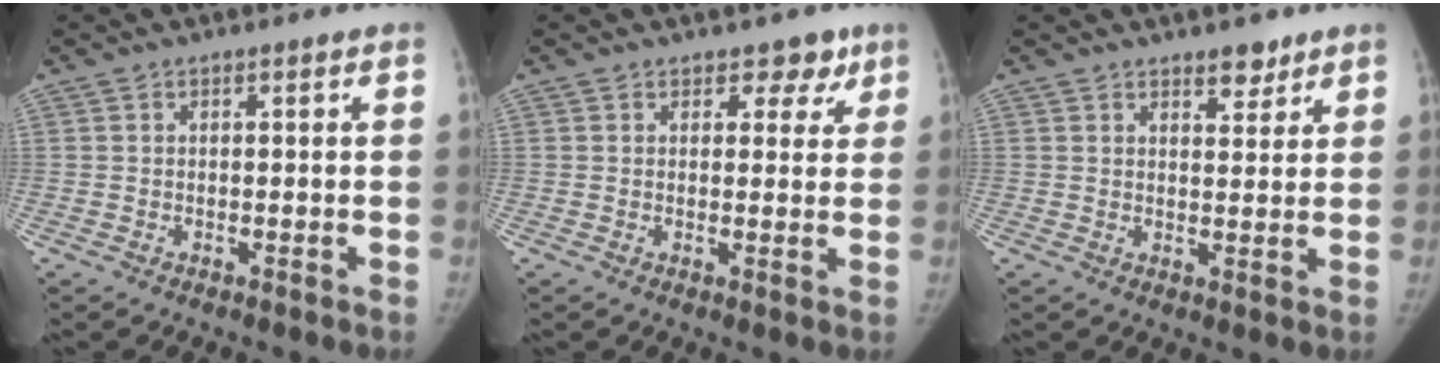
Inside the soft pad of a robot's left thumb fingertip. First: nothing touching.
{"total": 3.8, "force": [2.5, 2.6, 1.2], "torque": [0.025, -0.009, 0.029]}
{"total": 3.6, "force": [2.8, 1.7, 1.6], "torque": [-0.001, -0.018, 0.042]}